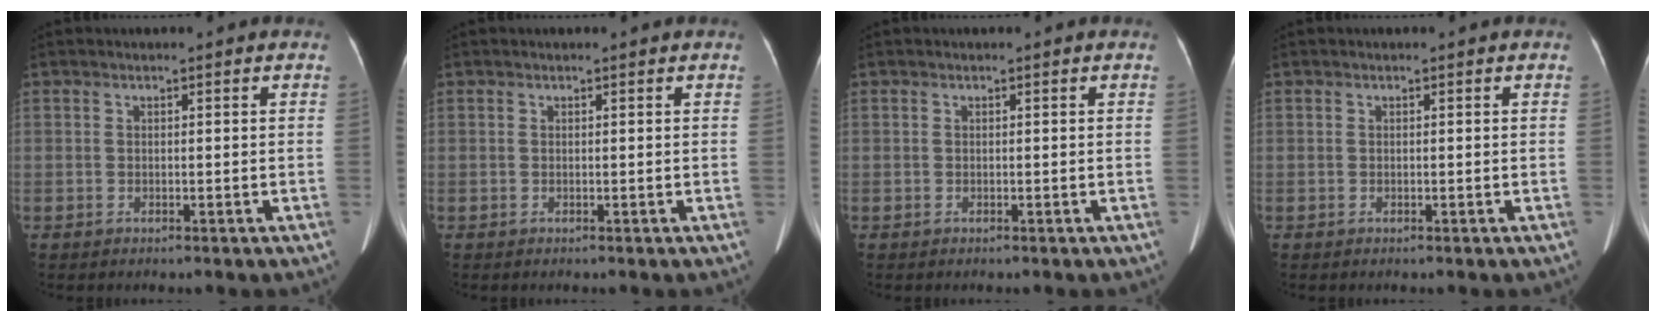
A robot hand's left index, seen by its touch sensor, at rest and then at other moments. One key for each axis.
{"total": 0.0}
{"total": 0.0}
{"total": 0.0}